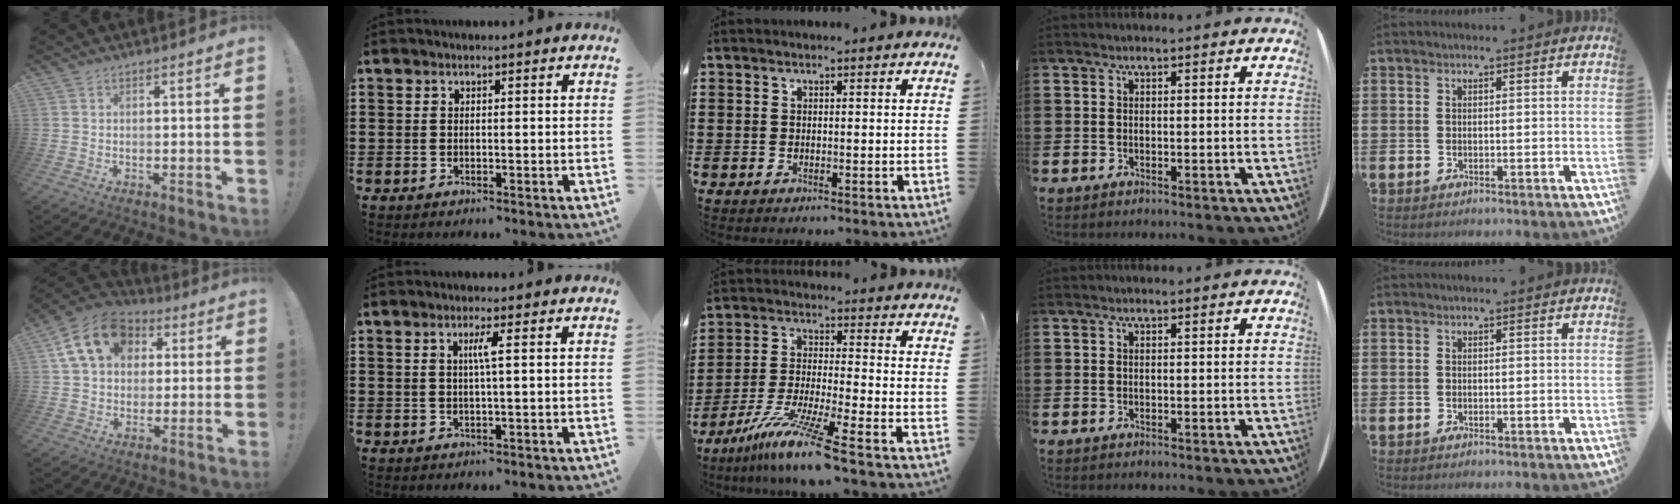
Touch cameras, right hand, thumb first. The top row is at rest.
{"thumb": {"total": 16.9, "force": [5.9, 12.8, 9.4], "torque": [-0.136, -0.007, 0.113]}, "index": {"total": 2.4, "force": [0.4, -0.3, 2.3], "torque": [-0.046, -0.002, 0.002]}, "middle": {"total": 9.7, "force": [-7.4, -0.4, 6.3], "torque": [-0.130, -0.012, -0.149]}}